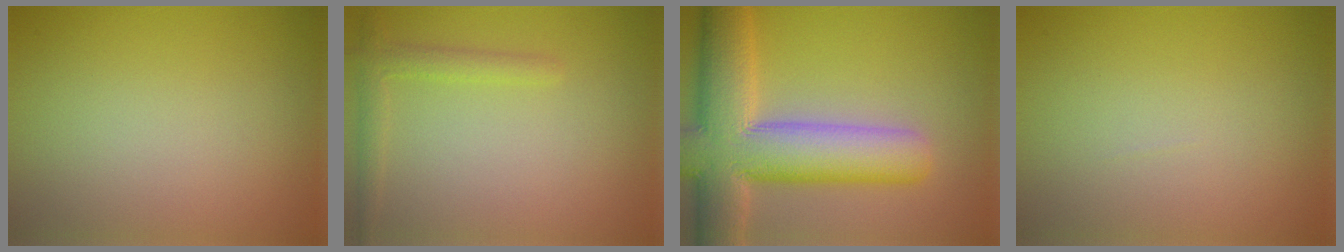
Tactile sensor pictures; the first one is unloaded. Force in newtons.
{"total": 1.9, "press": 1.8, "slide": 0.2}
{"total": 11.8, "press": 11.8, "slide": 0.9}
{"total": 0.0}